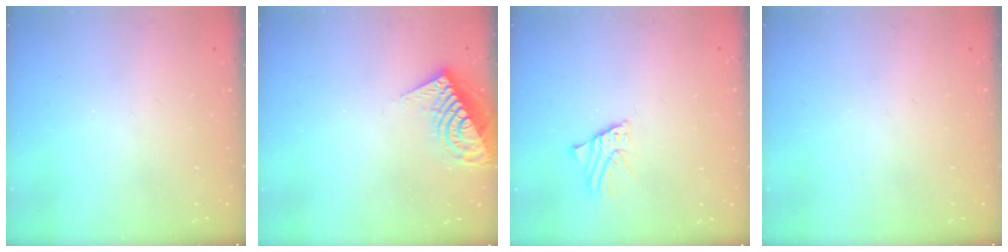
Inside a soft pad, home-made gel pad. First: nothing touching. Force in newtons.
{"total": 11.7, "press": 11.5, "slide": 1.7}
{"total": 2.6, "press": 2.6, "slide": 0.2}
{"total": 0.0}